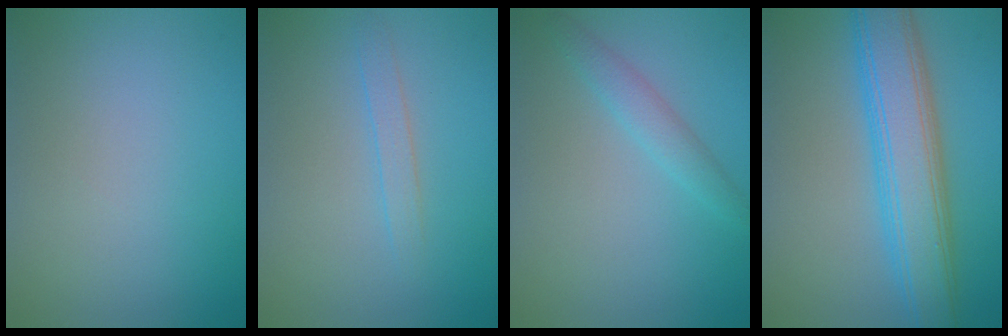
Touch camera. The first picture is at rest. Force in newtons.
{"total": 1.4, "press": 1.4, "slide": 0.1}
{"total": 1.9, "press": 1.9, "slide": 0.1}
{"total": 7.5, "press": 7.5, "slide": 0.4}